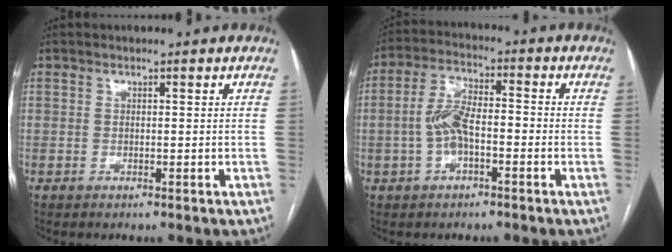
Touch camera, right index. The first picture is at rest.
{"total": 7.0, "force": [-1.5, 3.0, 6.2], "torque": [-0.134, 0.023, -0.029]}